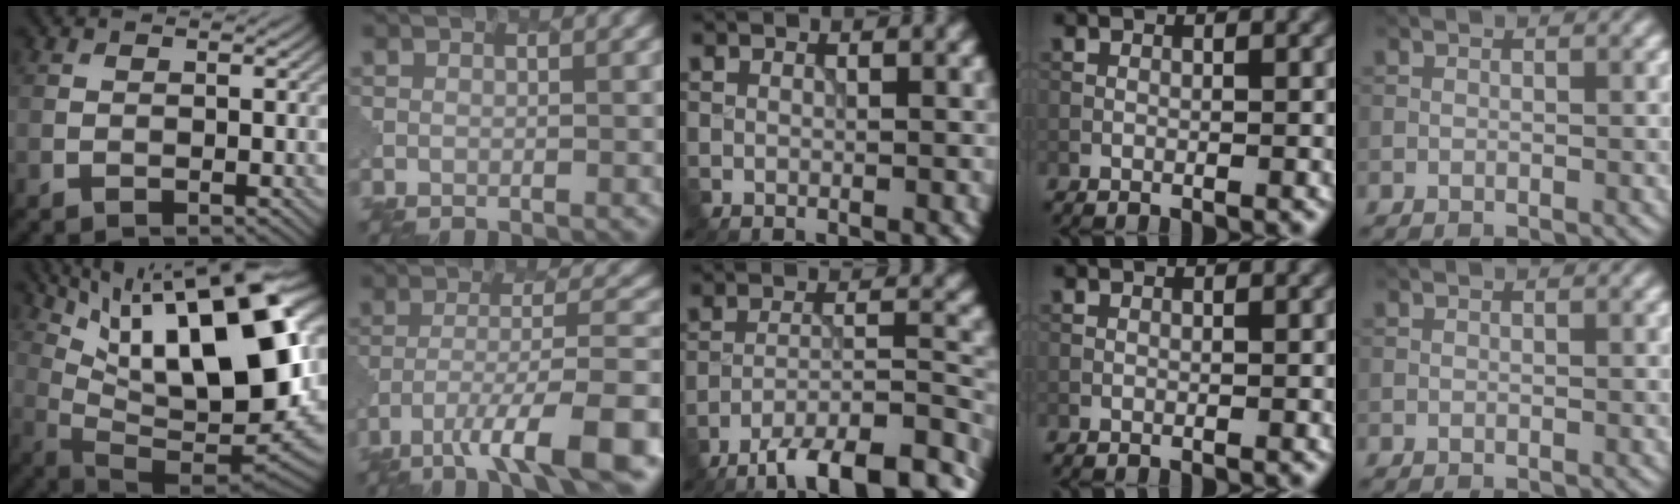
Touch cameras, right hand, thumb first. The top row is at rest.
{"thumb": {"total": 20.7, "force": [9.3, 6.7, 17.3], "torque": [-0.276, 0.027, 0.161]}, "index": {"total": 10.4, "force": [-6.0, 2.4, 8.2], "torque": [-0.137, 0.002, -0.098]}, "middle": {"total": 11.7, "force": [-9.3, 3.0, 6.4], "torque": [-0.089, -0.001, -0.136]}}